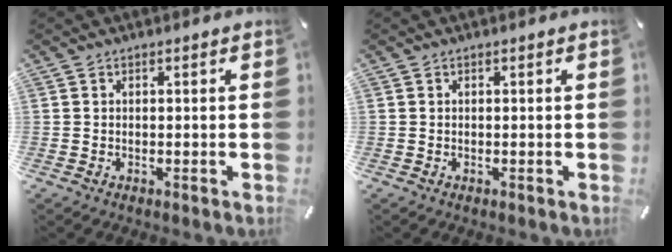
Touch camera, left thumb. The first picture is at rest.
{"total": 0.0}